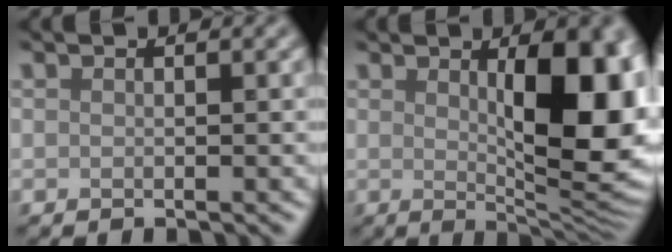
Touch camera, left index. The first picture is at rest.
{"total": 10.1, "force": [1.5, 3.4, 9.4], "torque": [-0.118, -0.008, 0.029]}